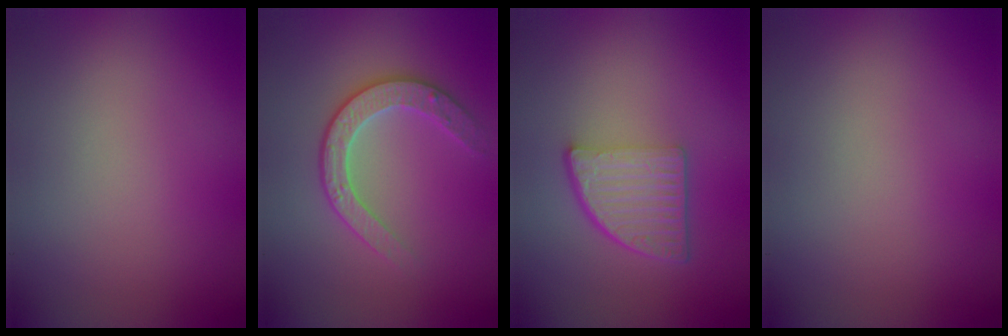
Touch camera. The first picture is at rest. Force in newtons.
{"total": 2.9, "press": 2.8, "slide": 0.8}
{"total": 4.8, "press": 3.4, "slide": 3.5}
{"total": 0.0}